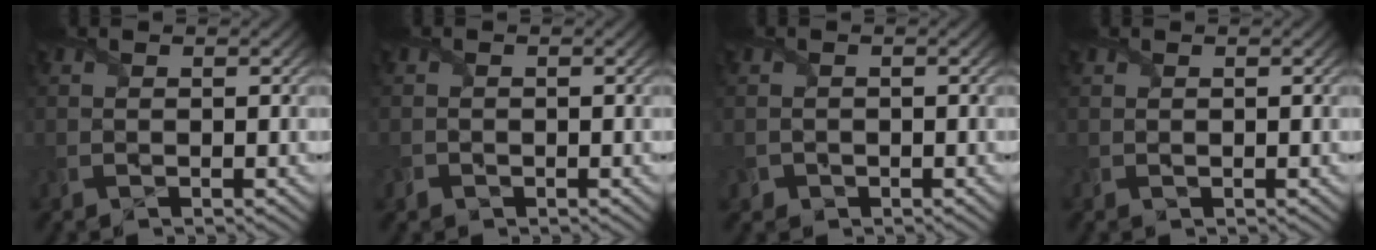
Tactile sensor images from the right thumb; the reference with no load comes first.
{"total": 0.8, "force": [-0.4, 0.7, -0.2], "torque": [0.006, -0.002, -0.011]}
{"total": 1.1, "force": [-0.3, 1.0, -0.3], "torque": [0.012, 0.000, -0.006]}
{"total": 0.5, "force": [0.4, 0.4, -0.1], "torque": [0.002, 0.000, 0.006]}